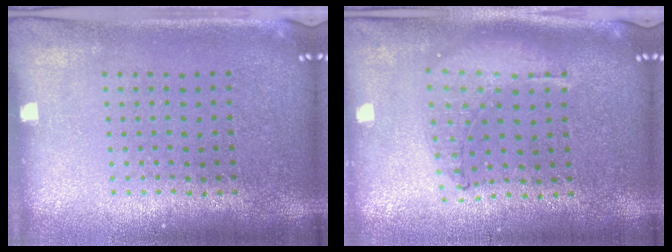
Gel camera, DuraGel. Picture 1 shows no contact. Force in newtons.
{"total": 1.0, "press": 1.0, "slide": 0.2}